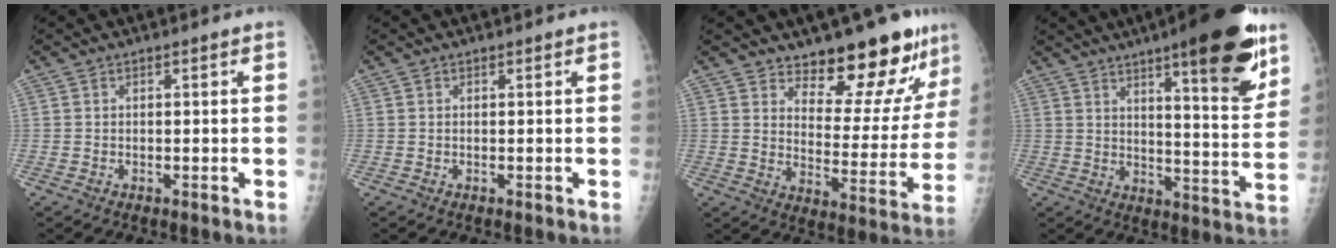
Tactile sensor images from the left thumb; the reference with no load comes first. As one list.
[{"total": 0.0}, {"total": 15.8, "force": [13.0, 5.1, 7.4], "torque": [-0.048, -0.112, 0.182]}, {"total": 19.9, "force": [11.8, 4.1, 15.5], "torque": [-0.188, -0.060, 0.167]}]